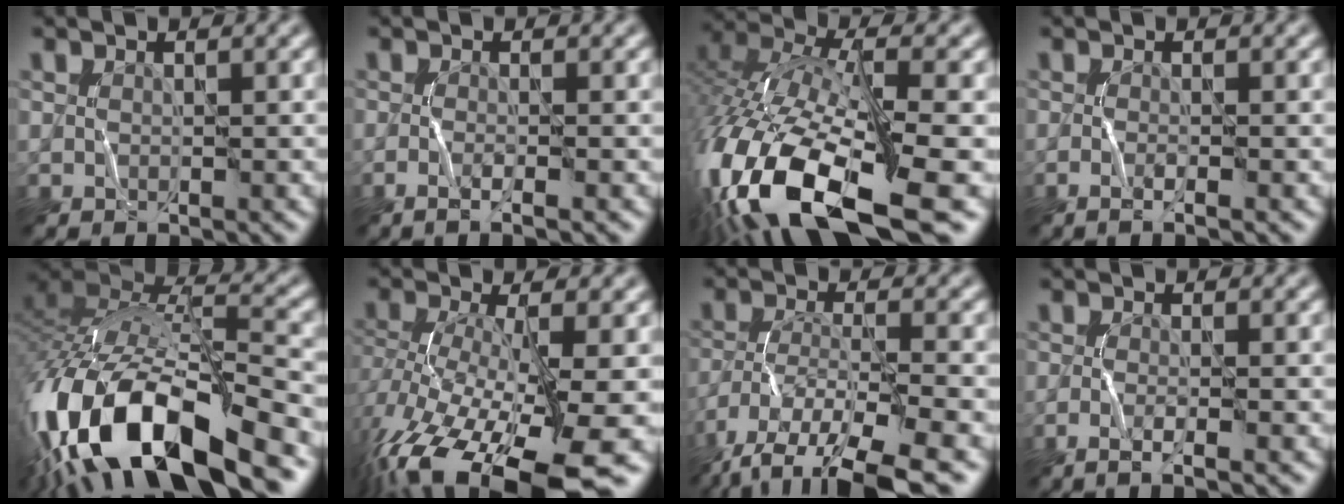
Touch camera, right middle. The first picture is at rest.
{"total": 2.0, "force": [-1.0, 0.6, 1.7], "torque": [-0.017, 0.004, -0.026]}
{"total": 17.7, "force": [-7.0, 7.4, 14.4], "torque": [-0.321, -0.017, -0.116]}
{"total": 1.7, "force": [-0.8, 0.5, 1.4], "torque": [-0.011, 0.005, -0.020]}
{"total": 17.9, "force": [-8.7, 7.3, 13.8], "torque": [-0.272, -0.010, -0.138]}
{"total": 14.3, "force": [-7.7, 5.0, 10.9], "torque": [-0.226, -0.029, -0.108]}
{"total": 12.8, "force": [-9.8, 3.9, 7.2], "torque": [-0.150, -0.030, -0.140]}
{"total": 2.4, "force": [-1.2, 0.6, 2.0], "torque": [-0.024, 0.004, -0.032]}